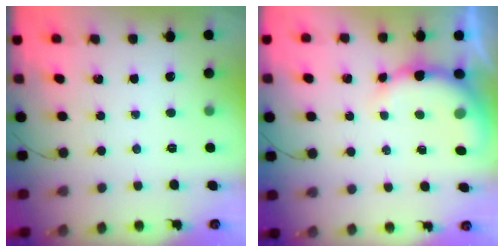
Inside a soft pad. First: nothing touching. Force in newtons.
{"total": 8.6, "press": 8.6, "slide": 0.4}